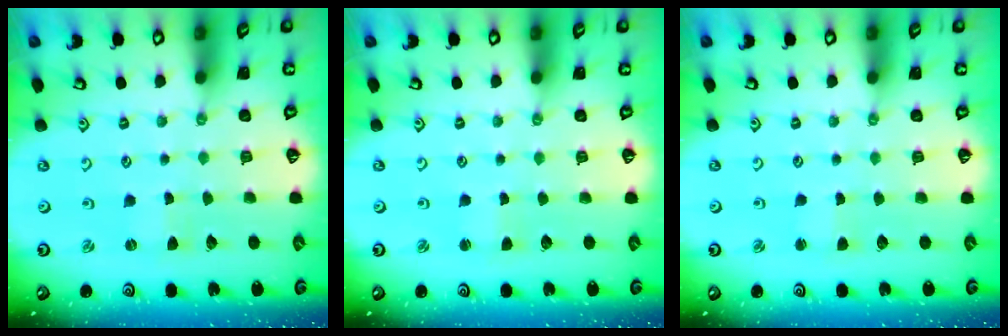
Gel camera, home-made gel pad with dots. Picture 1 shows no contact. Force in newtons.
{"total": 1.9, "press": 1.9, "slide": 0.4}
{"total": 2.3, "press": 2.3, "slide": 0.3}